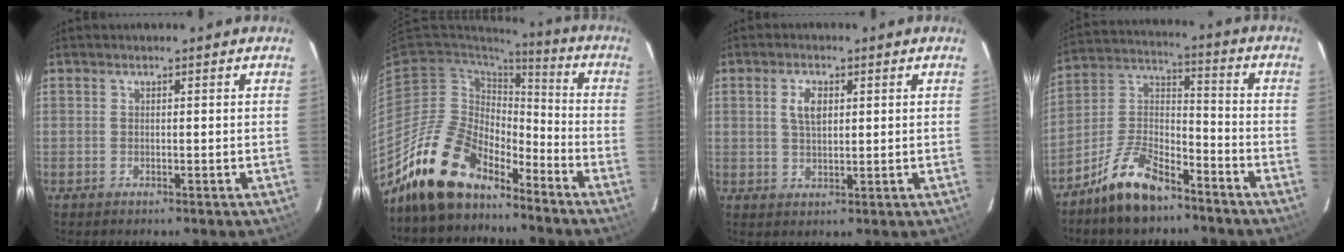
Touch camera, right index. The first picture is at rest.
{"total": 16.2, "force": [-13.1, 7.1, 6.3], "torque": [-0.131, 0.008, -0.231]}
{"total": 4.2, "force": [1.4, 2.2, 3.2], "torque": [-0.060, 0.006, 0.028]}
{"total": 12.5, "force": [-8.7, 5.2, 7.4], "torque": [-0.158, 0.027, -0.162]}